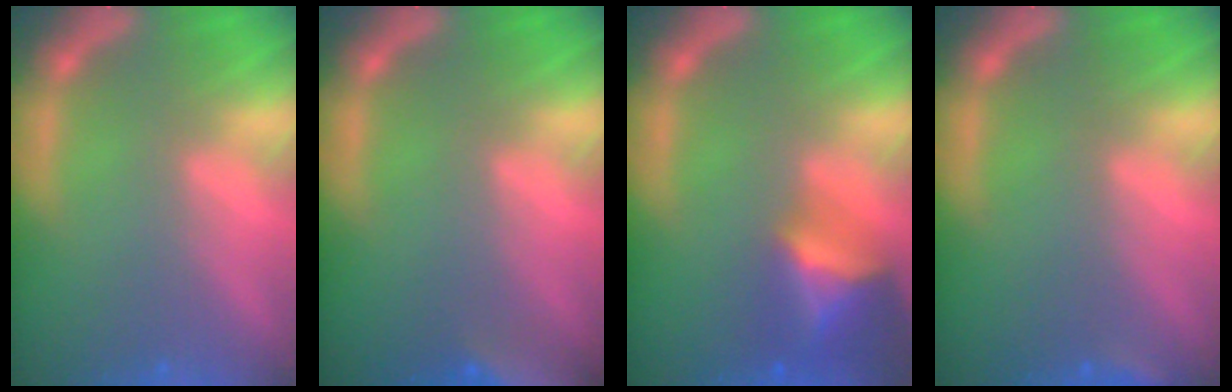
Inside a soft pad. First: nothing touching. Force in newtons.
{"total": 8.5}
{"total": 6.0}
{"total": 1.4}